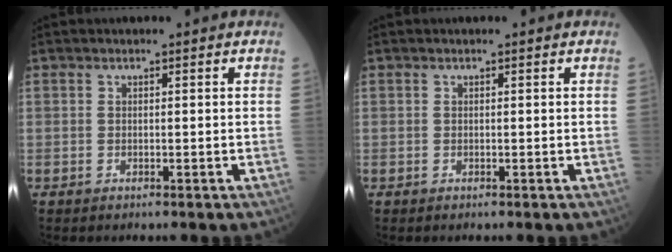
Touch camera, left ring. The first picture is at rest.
{"total": 0.0}